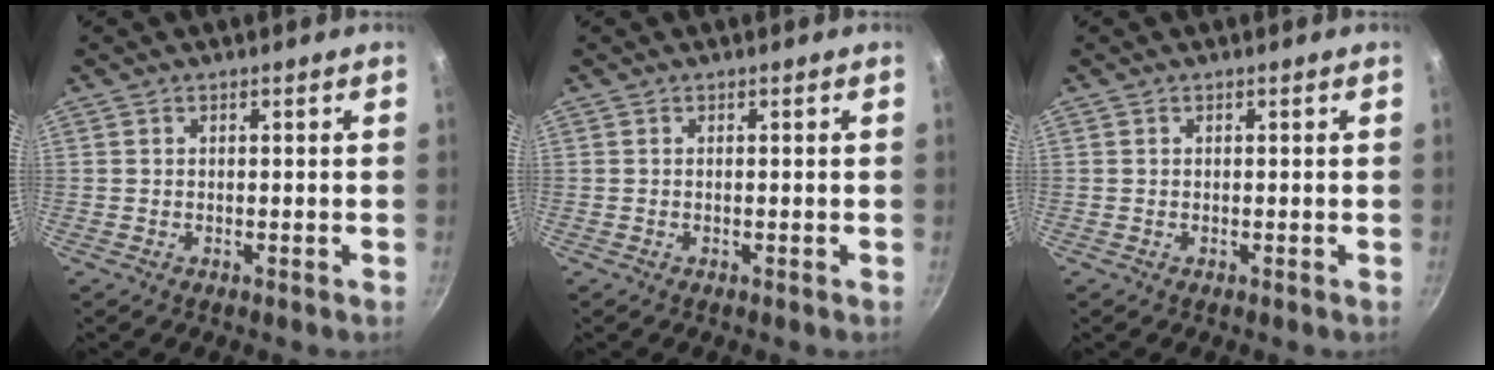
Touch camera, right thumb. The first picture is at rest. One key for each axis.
{"total": 0.0}
{"total": 0.0}